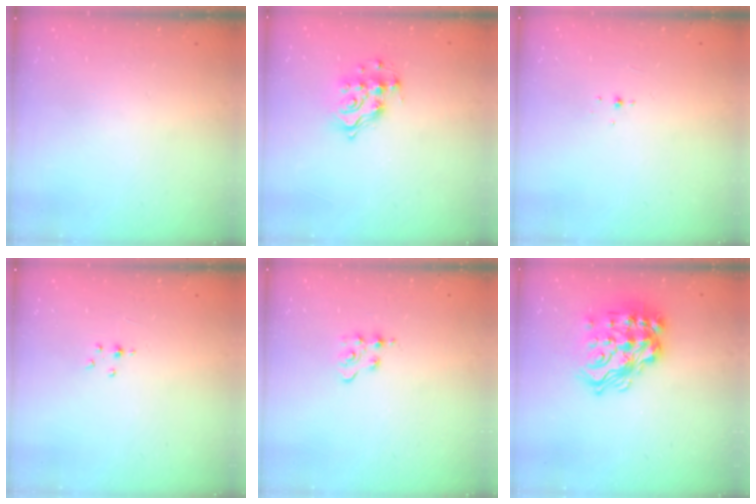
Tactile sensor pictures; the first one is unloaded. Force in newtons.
{"total": 11.0, "press": 11.0, "slide": 0.4}
{"total": 2.0, "press": 1.9, "slide": 0.8}
{"total": 1.5, "press": 1.5, "slide": 0.2}
{"total": 3.0, "press": 3.0, "slide": 0.4}
{"total": 19.1, "press": 18.8, "slide": 3.5}